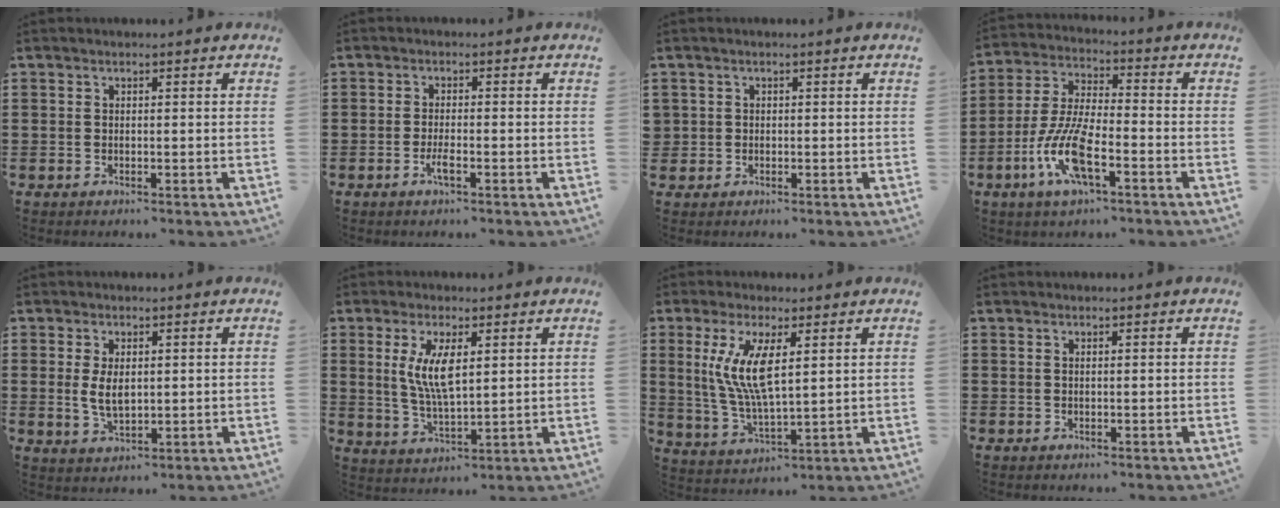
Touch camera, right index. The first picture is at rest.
{"total": 2.3, "force": [-1.1, 0.3, 2.1], "torque": [-0.043, -0.004, -0.021]}
{"total": 1.0, "force": [0.0, 1.0, 0.0], "torque": [-0.003, 0.005, -0.002]}
{"total": 10.0, "force": [-4.3, 2.9, 8.6], "torque": [-0.199, -0.009, -0.083]}
{"total": 4.0, "force": [0.4, 2.0, 3.5], "torque": [-0.061, 0.003, 0.006]}
{"total": 7.0, "force": [1.8, 2.4, 6.3], "torque": [-0.135, 0.003, 0.028]}
{"total": 9.0, "force": [2.4, 2.7, 8.2], "torque": [-0.184, -0.005, 0.036]}
{"total": 0.0}